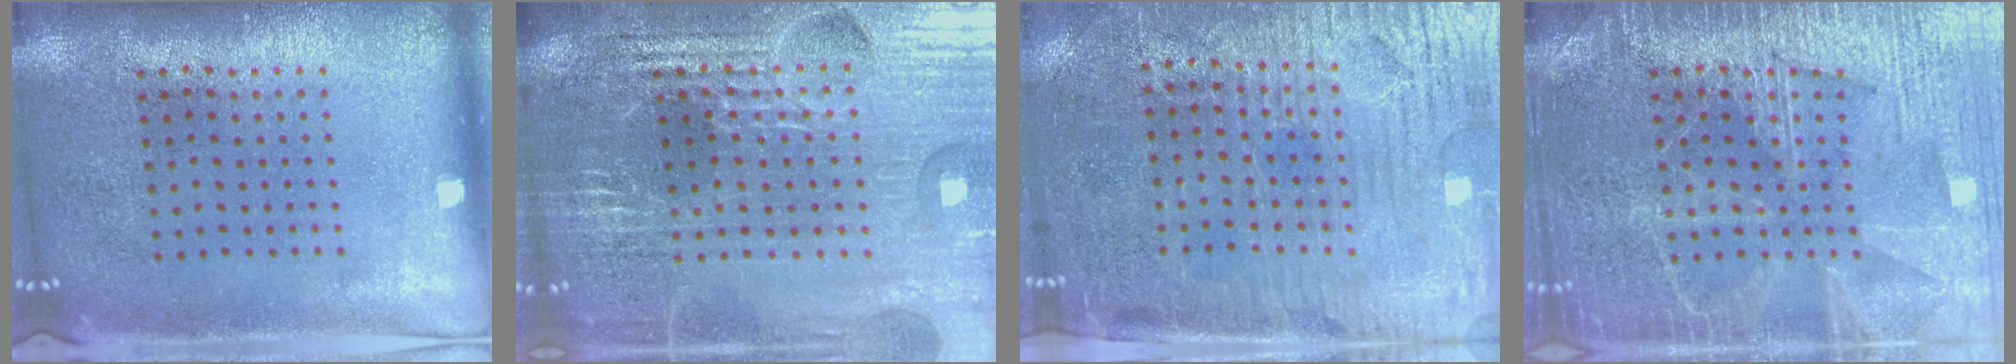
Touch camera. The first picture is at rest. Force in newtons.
{"total": 5.2, "press": 4.8, "slide": 2.0}
{"total": 3.9, "press": 3.4, "slide": 1.7}
{"total": 3.9, "press": 3.9, "slide": 0.4}